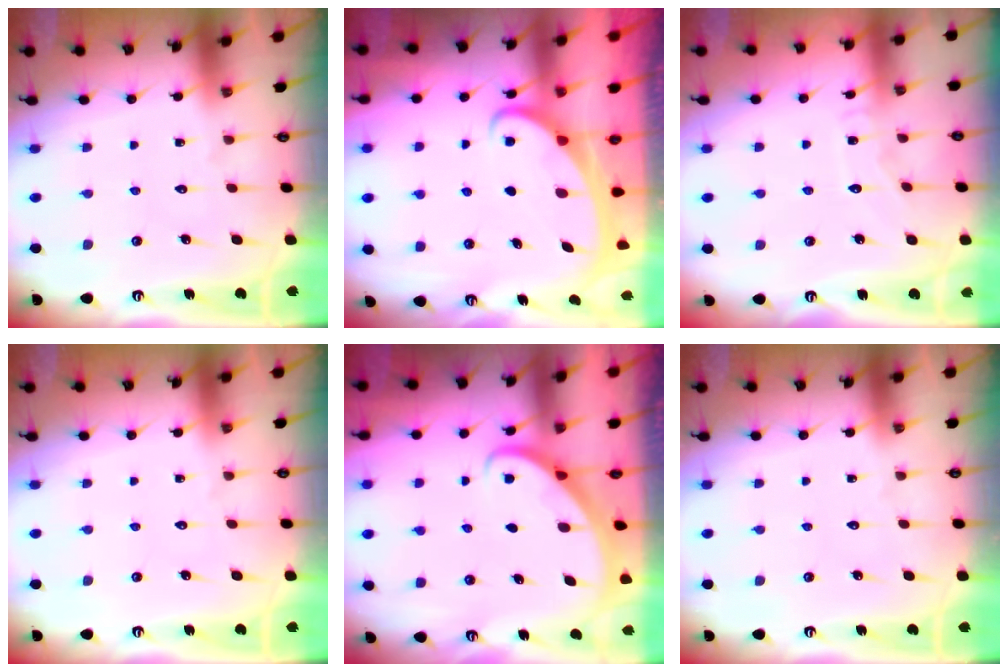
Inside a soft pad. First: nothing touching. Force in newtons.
{"total": 2.2, "press": 2.2, "slide": 0.3}
{"total": 5.2, "press": 5.1, "slide": 0.6}
{"total": 0.0}
{"total": 2.9, "press": 2.9, "slide": 0.2}
{"total": 0.0}